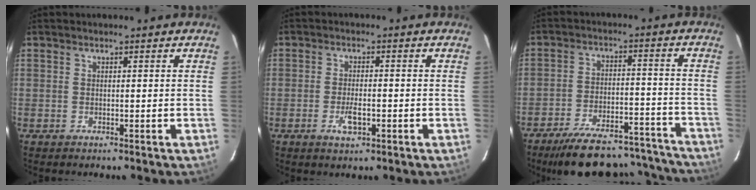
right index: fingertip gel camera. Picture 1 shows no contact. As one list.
[{"total": 4.2, "force": [-1.6, 1.7, 3.5], "torque": [-0.070, -0.004, -0.026]}, {"total": 24.9, "force": [-22.2, 7.3, 8.7], "torque": [-0.163, 0.024, -0.286]}]